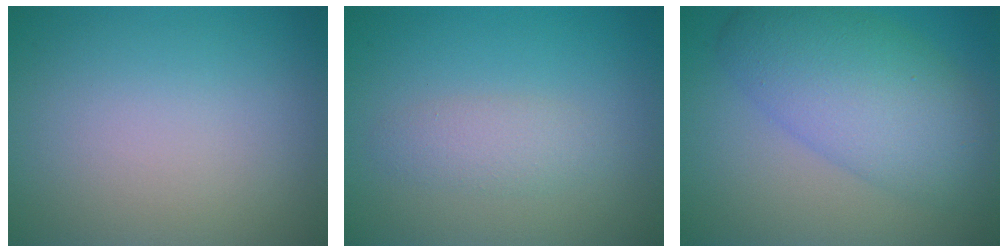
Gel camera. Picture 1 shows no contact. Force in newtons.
{"total": 1.9, "press": 1.9, "slide": 0.1}
{"total": 7.5, "press": 7.5, "slide": 0.2}